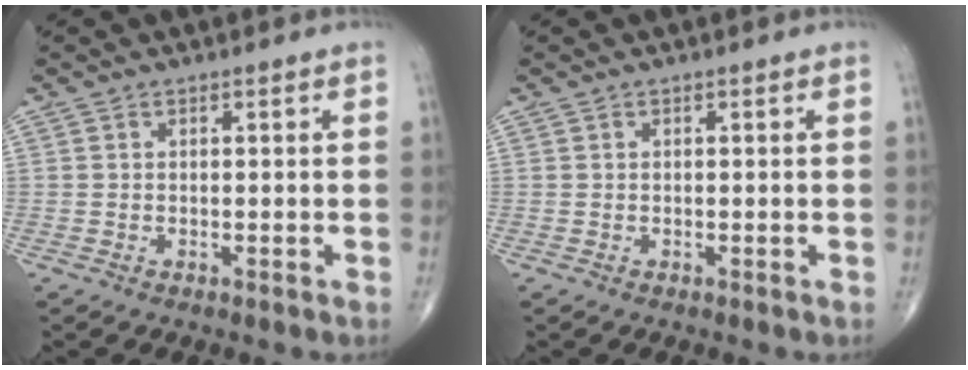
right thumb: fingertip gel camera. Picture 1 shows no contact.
{"total": 0.0}